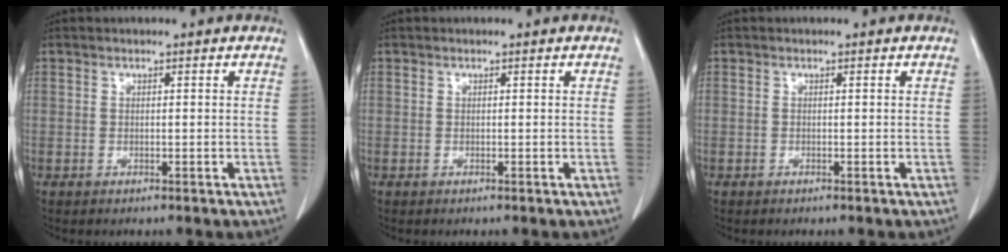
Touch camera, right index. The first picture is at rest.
{"total": 0.0}
{"total": 0.0}